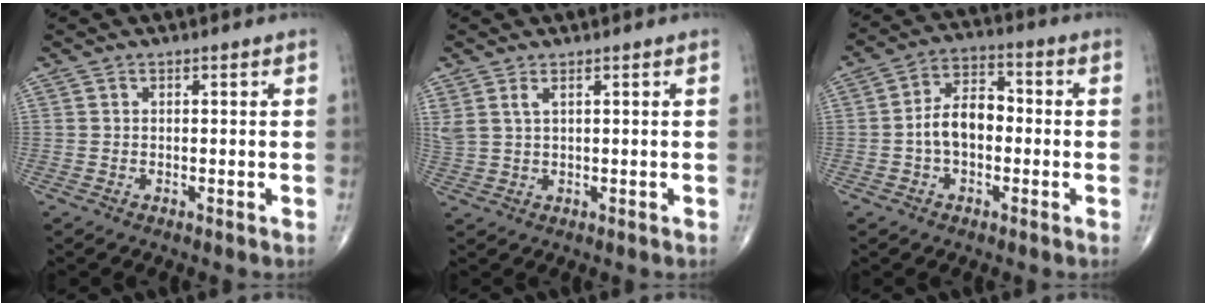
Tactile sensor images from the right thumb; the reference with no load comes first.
{"total": 3.2, "force": [1.7, 1.1, 2.5], "torque": [-0.066, 0.006, 0.044]}
{"total": 8.4, "force": [-1.1, 5.3, 6.5], "torque": [-0.099, 0.033, -0.030]}